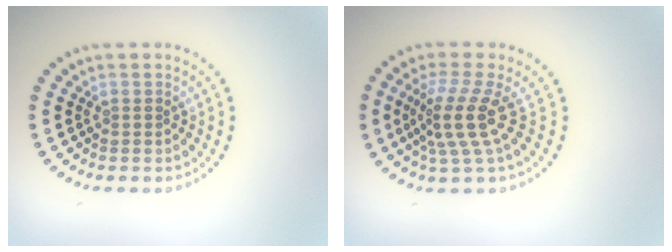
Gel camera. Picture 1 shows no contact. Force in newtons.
{"total": 4.0, "press": 2.8, "slide": 2.8}